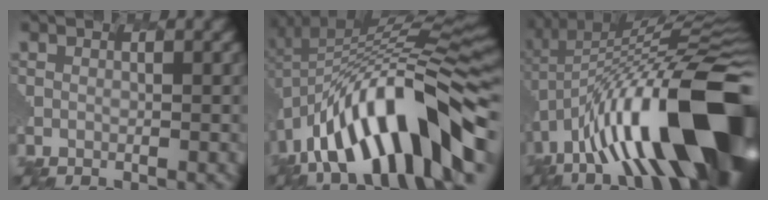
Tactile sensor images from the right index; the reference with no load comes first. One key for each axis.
{"total": 13.9, "fx": -4.9, "fy": 5.5, "fz": 11.8, "tx": -0.179, "ty": 0.029, "tz": -0.079}
{"total": 18.0, "fx": -3.8, "fy": 6.8, "fz": 16.2, "tx": -0.242, "ty": 0.030, "tz": -0.066}